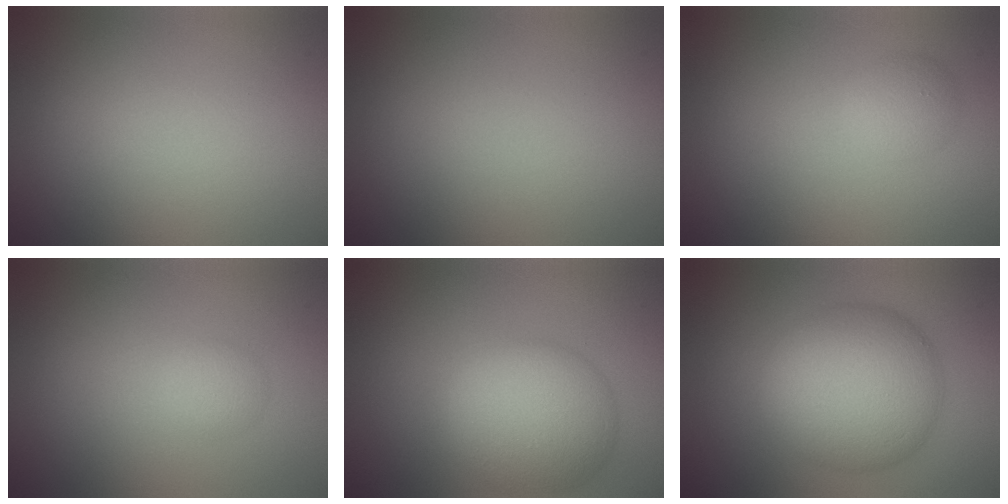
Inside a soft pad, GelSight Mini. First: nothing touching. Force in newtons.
{"total": 0.0}
{"total": 1.7, "press": 1.7, "slide": 0.2}
{"total": 1.4, "press": 1.4, "slide": 0.1}
{"total": 7.7, "press": 7.7, "slide": 0.4}
{"total": 9.8, "press": 9.8, "slide": 0.3}